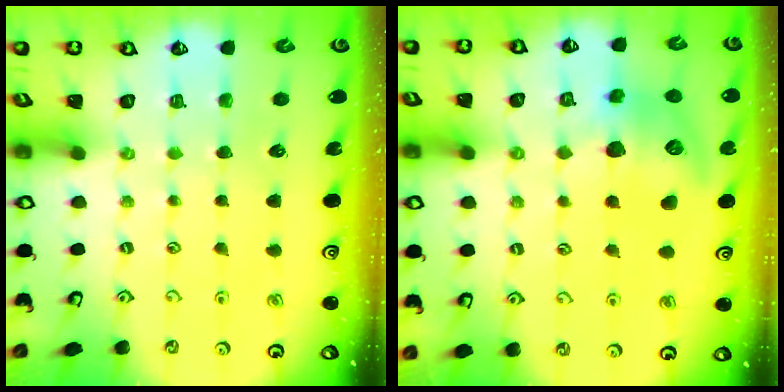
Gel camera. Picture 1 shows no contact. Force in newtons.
{"total": 16.3, "press": 16.2, "slide": 1.3}